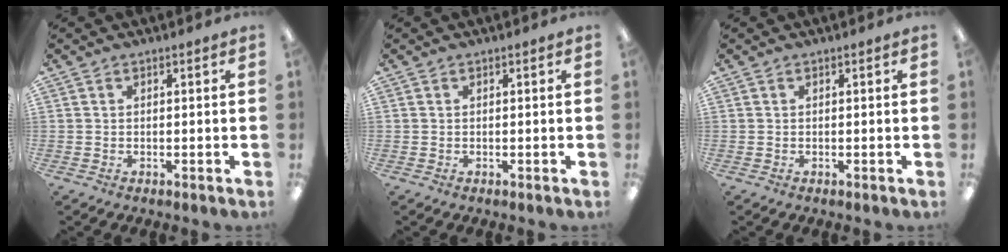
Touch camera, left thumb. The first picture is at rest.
{"total": 0.0}
{"total": 0.0}